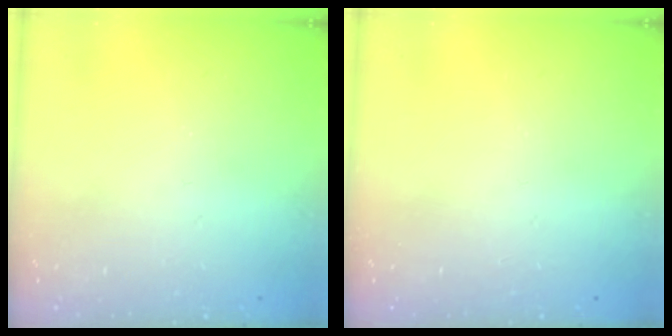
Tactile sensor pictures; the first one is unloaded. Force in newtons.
{"total": 0.0}